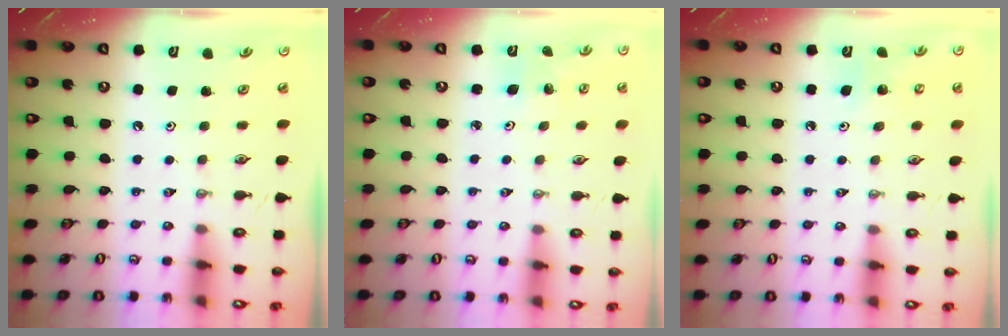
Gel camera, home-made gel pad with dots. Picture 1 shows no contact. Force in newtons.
{"total": 1.9, "press": 1.9, "slide": 0.0}
{"total": 7.5, "press": 7.4, "slide": 1.0}